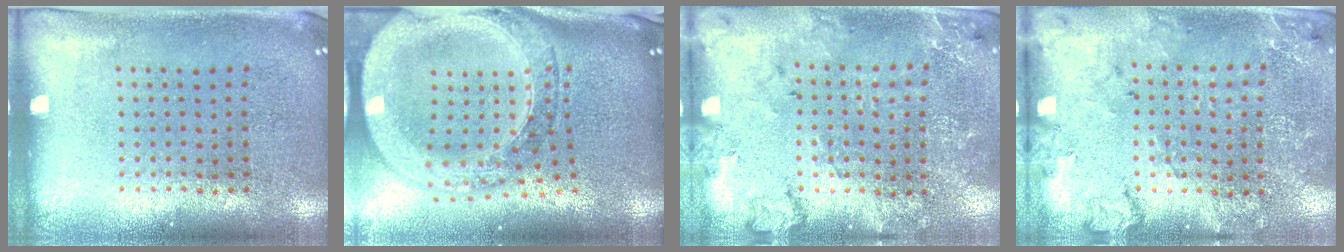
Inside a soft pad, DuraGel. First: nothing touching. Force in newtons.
{"total": 3.8, "press": 3.0, "slide": 2.4}
{"total": 1.8, "press": 1.7, "slide": 0.4}
{"total": 1.7, "press": 1.6, "slide": 0.5}